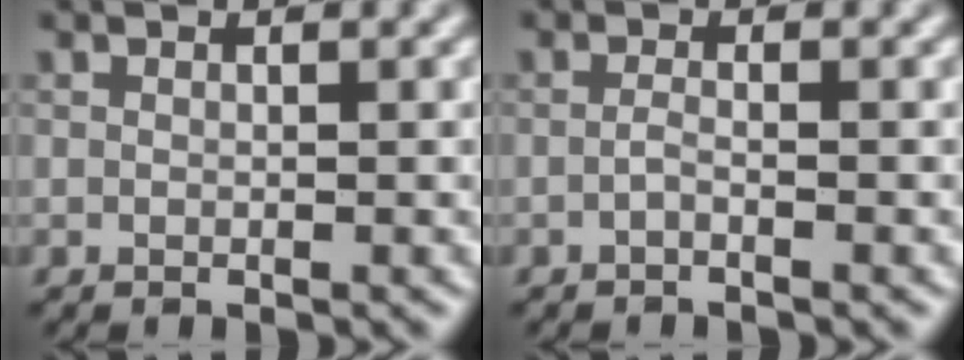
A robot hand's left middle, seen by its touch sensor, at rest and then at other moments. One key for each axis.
{"total": 0.8, "fx": -0.5, "fy": 0.1, "fz": 0.6, "tx": -0.013, "ty": 0.000, "tz": -0.012}